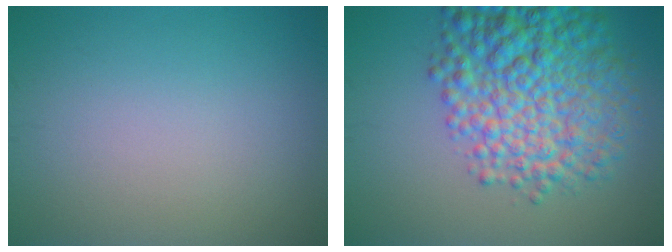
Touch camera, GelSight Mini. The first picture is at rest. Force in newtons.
{"total": 9.6, "press": 9.6, "slide": 0.3}